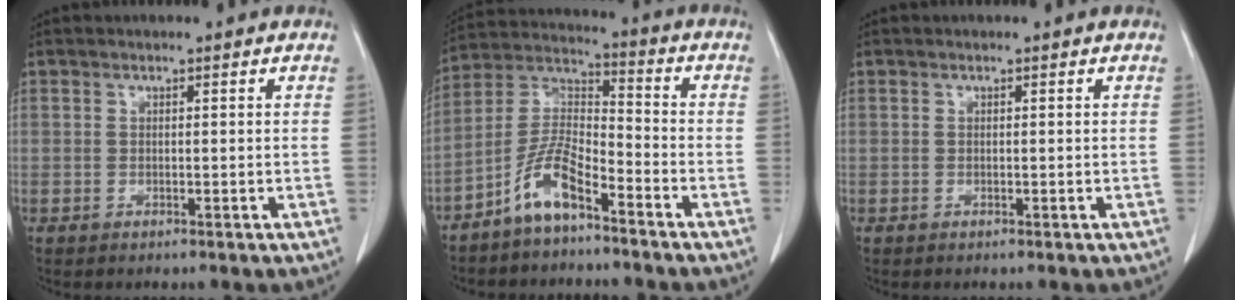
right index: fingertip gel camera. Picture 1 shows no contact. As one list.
[{"total": 8.5, "force": [-5.7, 2.1, 6.0], "torque": [-0.135, 0.007, -0.116]}, {"total": 0.0}]